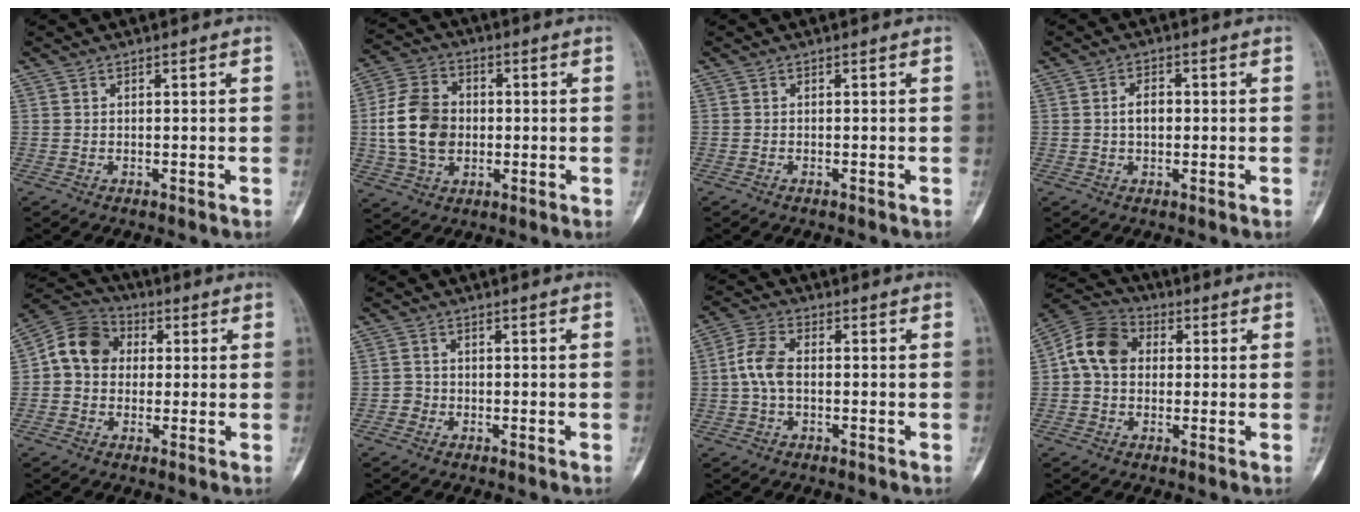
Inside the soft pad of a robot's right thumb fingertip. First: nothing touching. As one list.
[{"total": 13.1, "force": [-0.3, 9.9, 8.6], "torque": [-0.146, 0.015, -0.006]}, {"total": 0.0}, {"total": 3.5, "force": [0.1, 2.3, 2.7], "torque": [-0.043, 0.008, -0.001]}, {"total": 10.0, "force": [1.0, 8.4, 5.3], "torque": [-0.075, 0.024, 0.002]}, {"total": 1.5, "force": [-0.6, 1.3, 0.2], "torque": [0.005, 0.007, -0.016]}, {"total": 6.1, "force": [-0.3, 3.6, 5.0], "torque": [-0.112, 0.019, -0.011]}, {"total": 10.0, "force": [1.1, 7.7, 6.2], "torque": [-0.103, 0.025, 0.006]}]